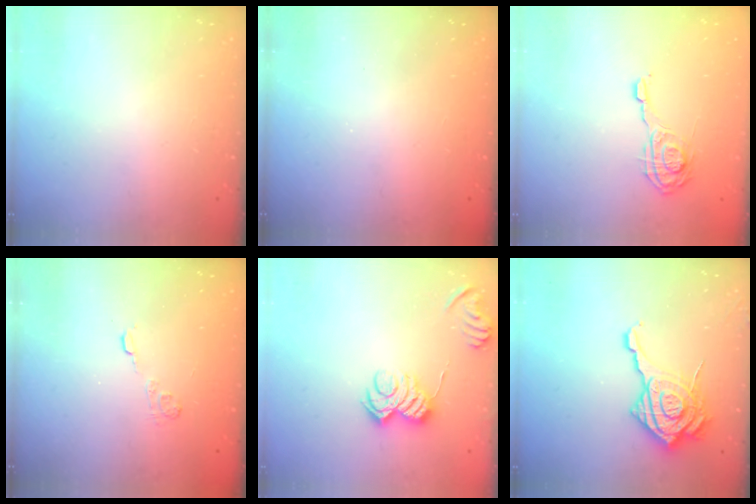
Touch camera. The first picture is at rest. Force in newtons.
{"total": 2.5, "press": 2.4, "slide": 0.8}
{"total": 10.3, "press": 10.3, "slide": 0.8}
{"total": 2.9, "press": 2.4, "slide": 1.5}
{"total": 10.0, "press": 10.0, "slide": 0.3}
{"total": 17.7, "press": 17.6, "slide": 1.4}